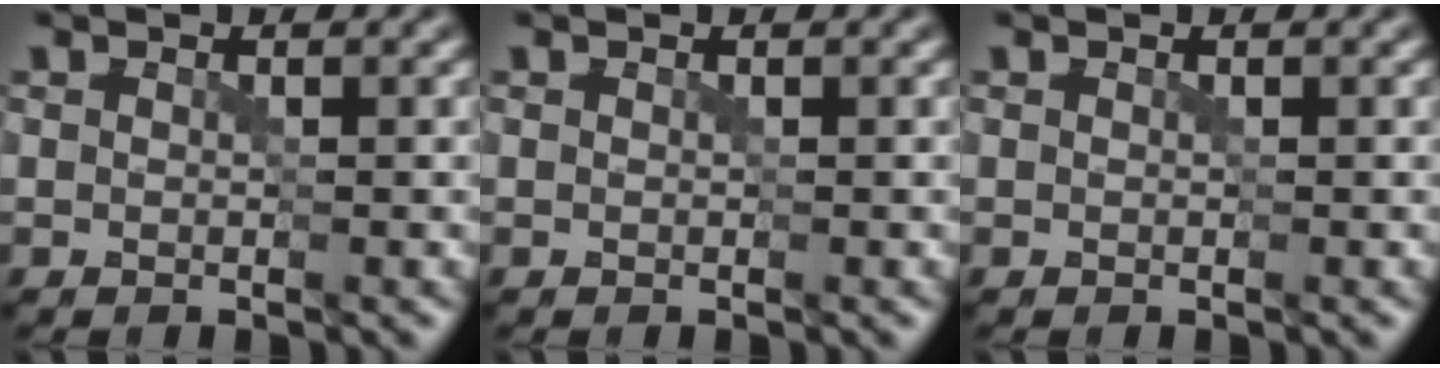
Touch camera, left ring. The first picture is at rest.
{"total": 0.0}
{"total": 0.0}